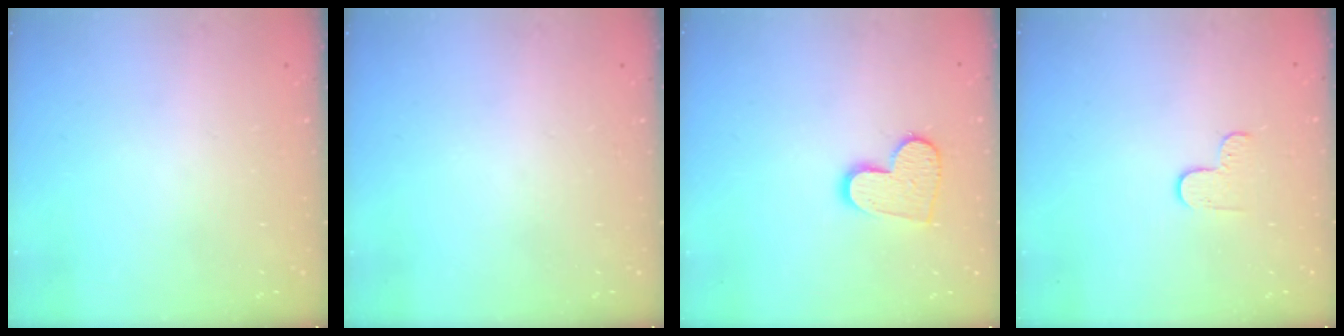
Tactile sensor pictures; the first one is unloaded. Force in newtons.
{"total": 0.0}
{"total": 11.4, "press": 11.4, "slide": 0.9}
{"total": 3.6, "press": 3.5, "slide": 0.4}